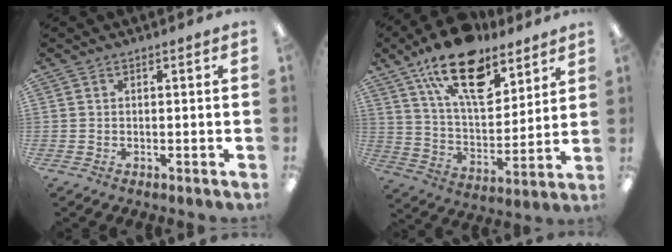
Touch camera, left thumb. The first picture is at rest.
{"total": 20.8, "force": [13.5, 9.7, 12.5], "torque": [-0.206, -0.066, 0.234]}